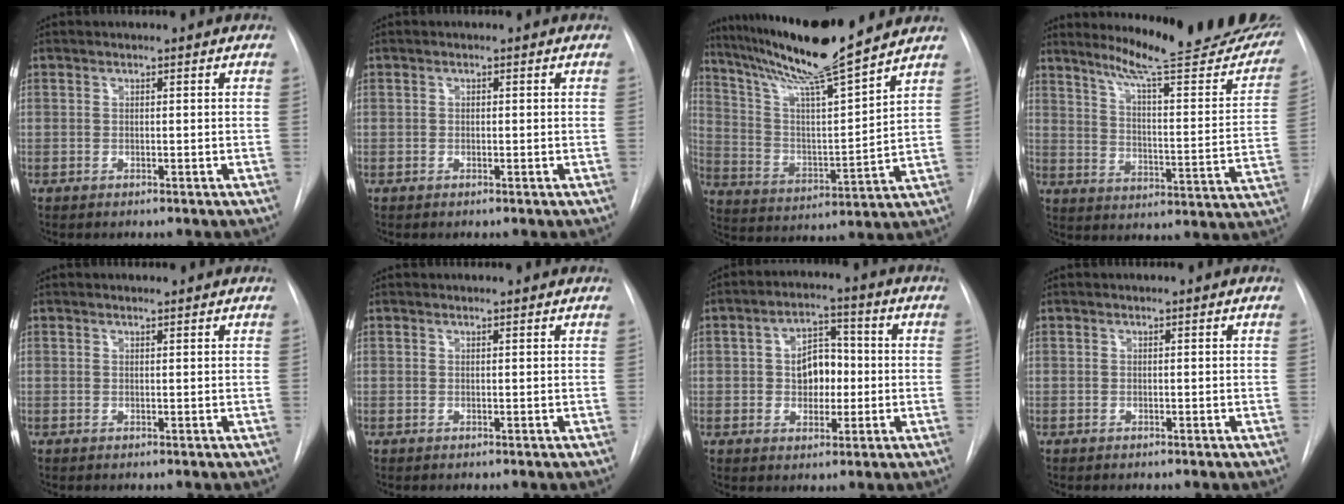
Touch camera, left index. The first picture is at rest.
{"total": 0.6, "force": [-0.6, 0.1, 0.1], "torque": [-0.001, -0.006, -0.011]}
{"total": 17.4, "force": [14.6, -0.8, 9.4], "torque": [-0.166, -0.010, 0.250]}
{"total": 23.1, "force": [20.3, 2.3, 10.7], "torque": [-0.146, -0.081, 0.254]}
{"total": 0.0}
{"total": 0.6, "force": [0.6, 0.1, 0.0], "torque": [-0.008, 0.004, 0.005]}
{"total": 6.8, "force": [-0.7, 4.4, 5.1], "torque": [-0.080, 0.015, -0.009]}
{"total": 0.0}